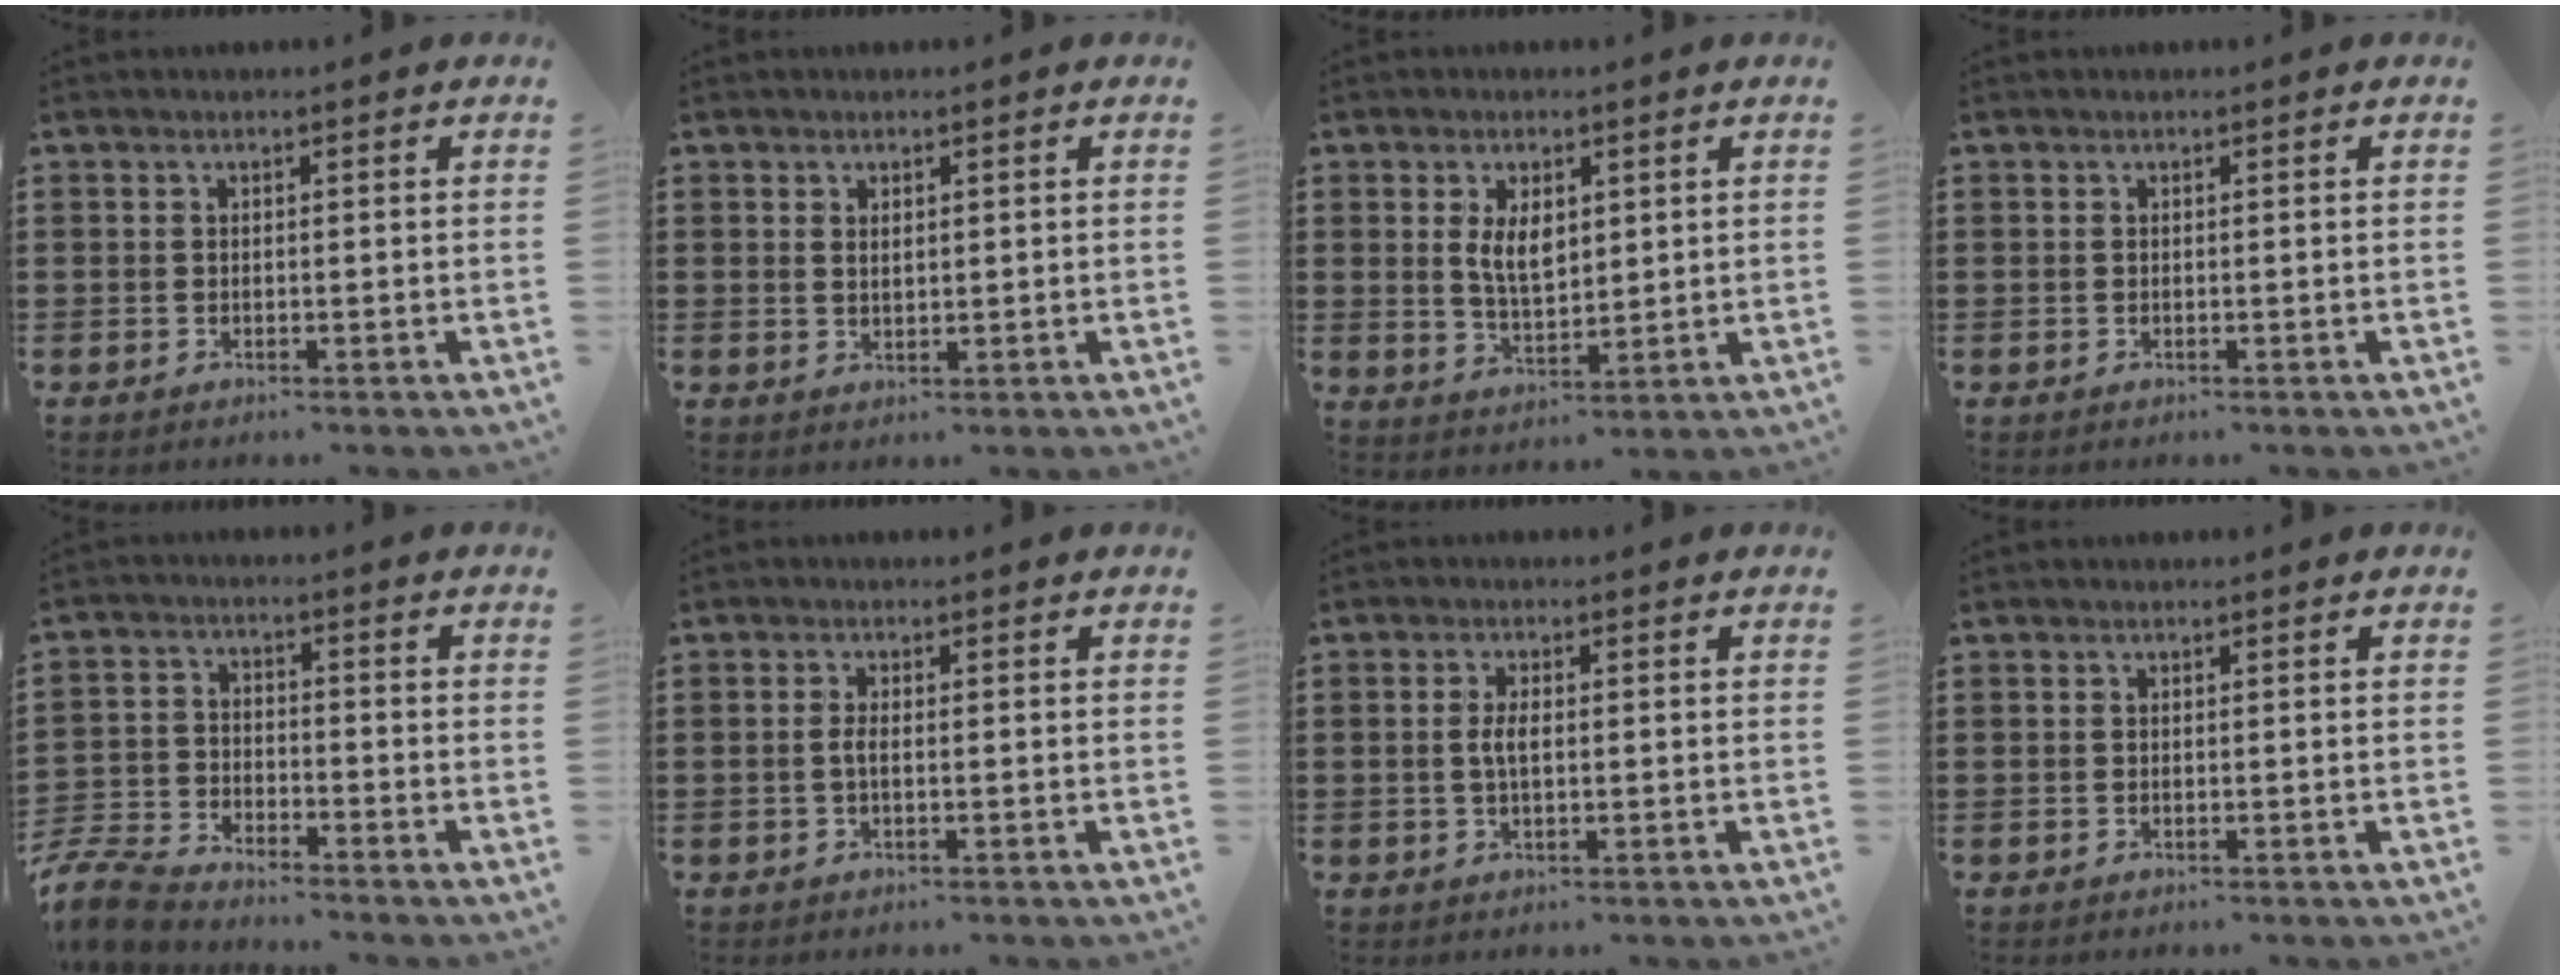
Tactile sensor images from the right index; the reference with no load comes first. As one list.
[{"total": 1.0, "force": [0.7, 0.6, 0.6], "torque": [-0.012, 0.004, 0.012]}, {"total": 5.3, "force": [1.4, 2.8, 4.3], "torque": [-0.083, 0.004, 0.022]}, {"total": 0.0}, {"total": 6.1, "force": [-5.9, 0.9, 1.3], "torque": [-0.053, -0.003, -0.124]}, {"total": 1.6, "force": [-0.3, 0.5, 1.5], "torque": [-0.037, -0.002, -0.008]}, {"total": 2.8, "force": [0.0, 1.1, 2.6], "torque": [-0.058, -0.001, -0.003]}, {"total": 0.0}]